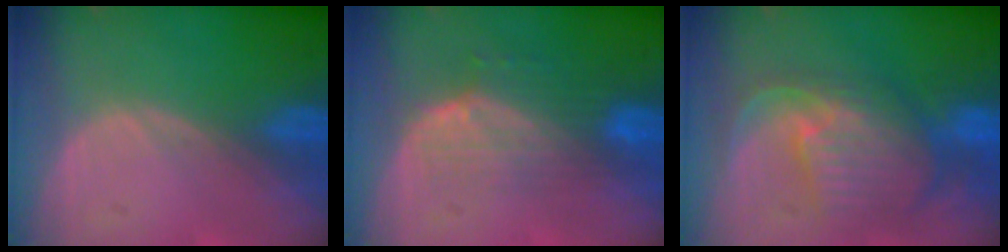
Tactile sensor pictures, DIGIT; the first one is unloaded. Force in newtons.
{"total": 7.5, "press": 6.8, "slide": 3.3}
{"total": 11.1, "press": 9.7, "slide": 5.5}